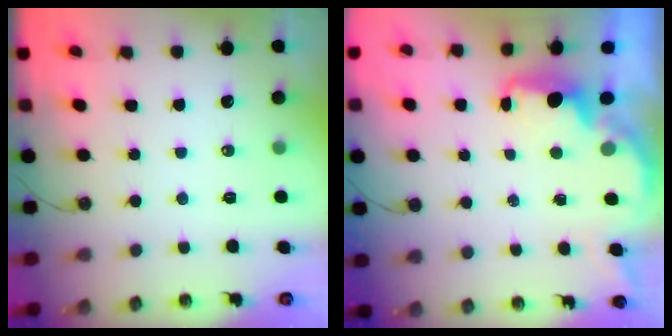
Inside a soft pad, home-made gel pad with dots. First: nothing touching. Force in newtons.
{"total": 2.4, "press": 2.2, "slide": 0.8}